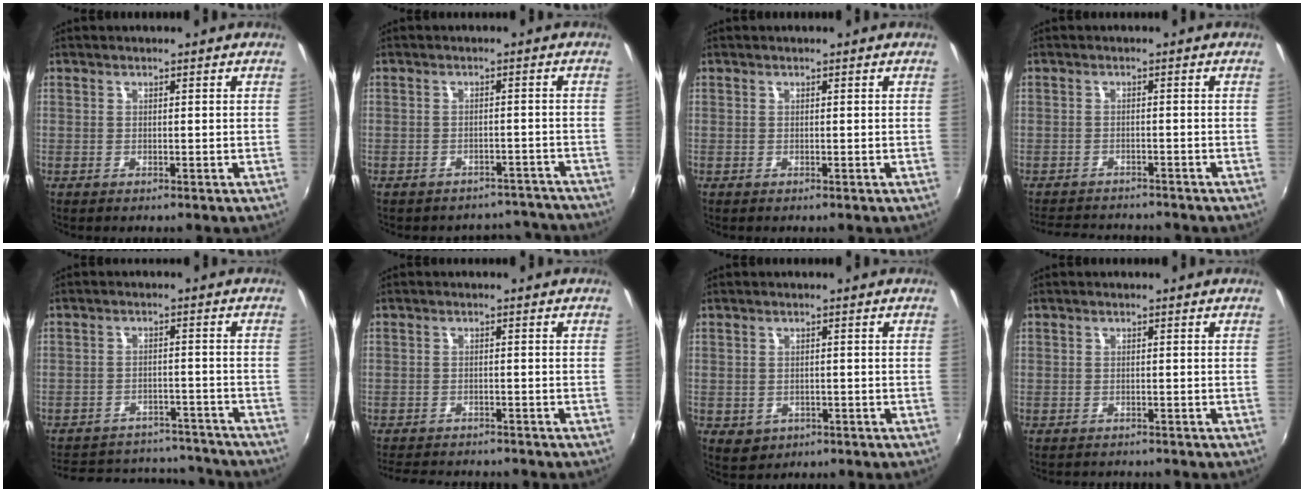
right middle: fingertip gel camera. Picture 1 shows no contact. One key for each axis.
{"total": 9.9, "fx": -8.9, "fy": 4.1, "fz": 1.3, "tx": -0.024, "ty": 0.027, "tz": -0.094}
{"total": 0.0}
{"total": 7.7, "fx": -7.0, "fy": 2.2, "fz": 2.1, "tx": -0.060, "ty": 0.002, "tz": -0.106}
{"total": 19.7, "fx": -17.2, "fy": 7.3, "fz": 6.3, "tx": -0.141, "ty": 0.034, "tz": -0.207}
{"total": 7.2, "fx": -6.6, "fy": 2.1, "fz": 2.2, "tx": -0.063, "ty": -0.005, "tz": -0.101}
{"total": 3.4, "fx": -1.1, "fy": 2.8, "fz": 1.5, "tx": -0.033, "ty": -0.005, "tz": -0.007}
{"total": 1.5, "fx": -1.3, "fy": 0.7, "fz": -0.1, "tx": -0.004, "ty": 0.003, "tz": -0.020}